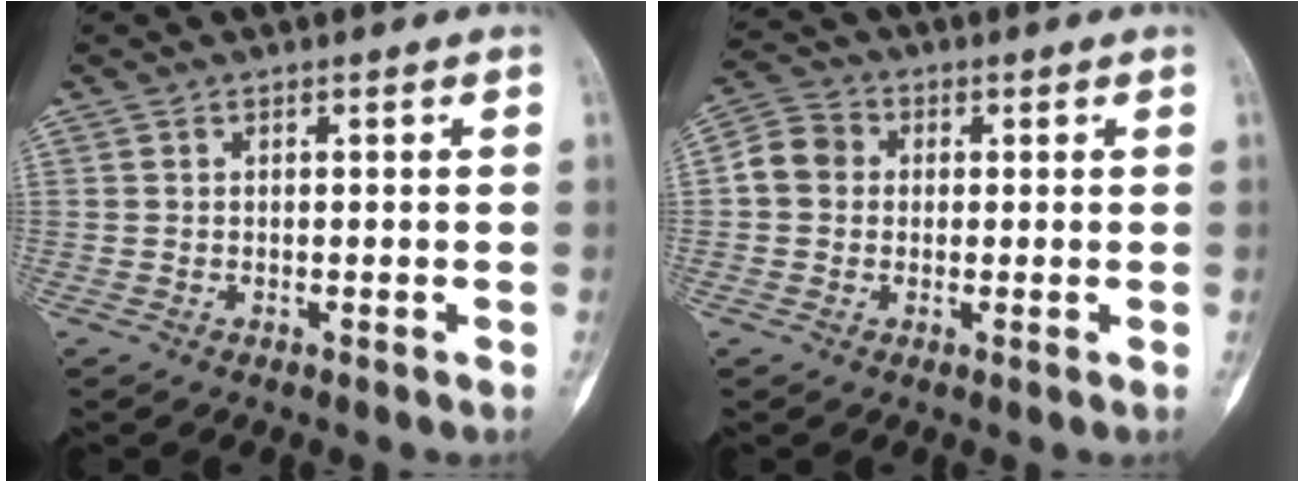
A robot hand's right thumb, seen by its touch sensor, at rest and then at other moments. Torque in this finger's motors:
{"motor_torque": [0.32, 1.51, 0.10, -0.14, -0.02]}